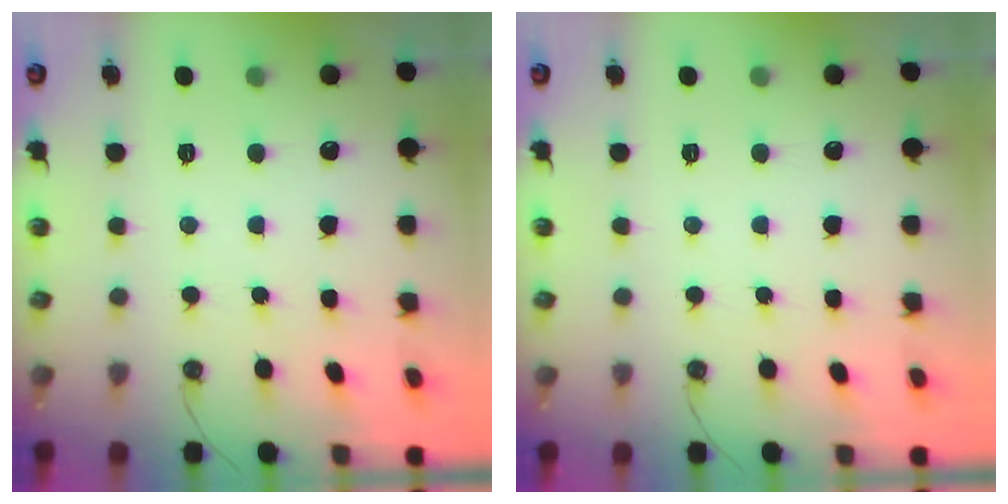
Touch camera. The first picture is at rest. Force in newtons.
{"total": 0.0}